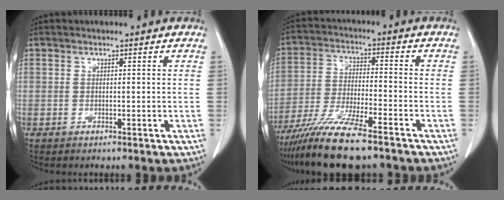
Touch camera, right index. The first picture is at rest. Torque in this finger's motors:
{"motor_torque": [1.08, -1.06, 0.61, 0.21]}